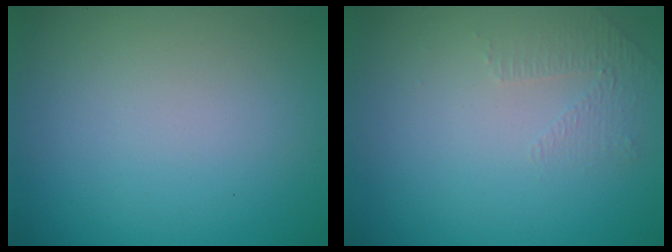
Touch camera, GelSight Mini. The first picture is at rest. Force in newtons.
{"total": 1.1, "press": 0.6, "slide": 1.0}